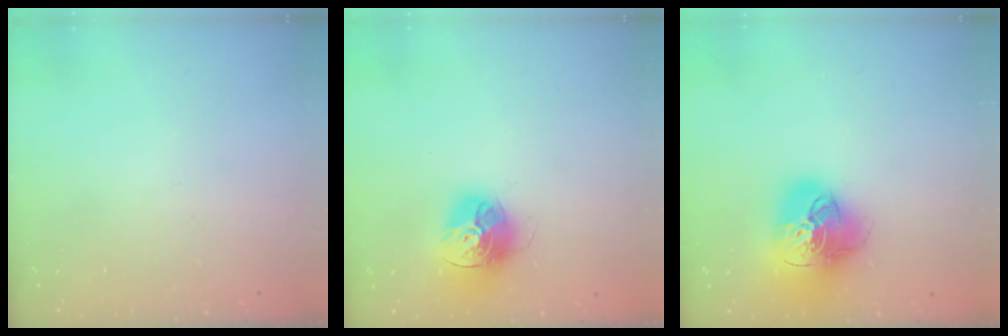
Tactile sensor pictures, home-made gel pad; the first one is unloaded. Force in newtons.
{"total": 14.9, "press": 14.9, "slide": 1.6}
{"total": 21.8, "press": 21.6, "slide": 2.6}